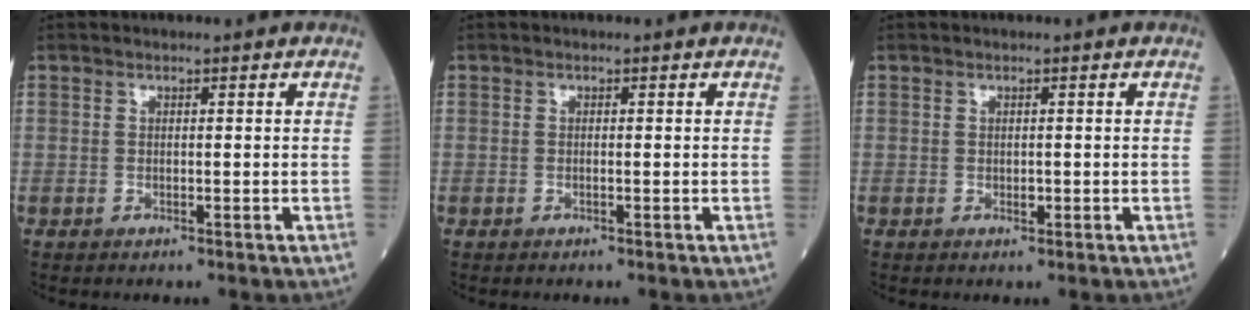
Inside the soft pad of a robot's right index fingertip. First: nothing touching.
{"total": 0.0}
{"total": 0.7, "force": [-0.2, 0.4, 0.5], "torque": [-0.008, 0.000, -0.002]}